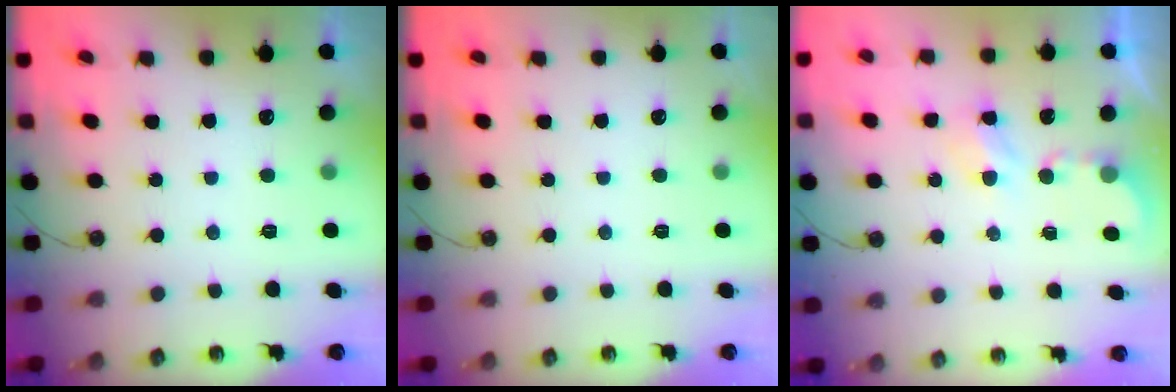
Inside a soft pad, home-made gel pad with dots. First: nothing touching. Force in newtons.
{"total": 0.0}
{"total": 3.9, "press": 3.8, "slide": 0.6}